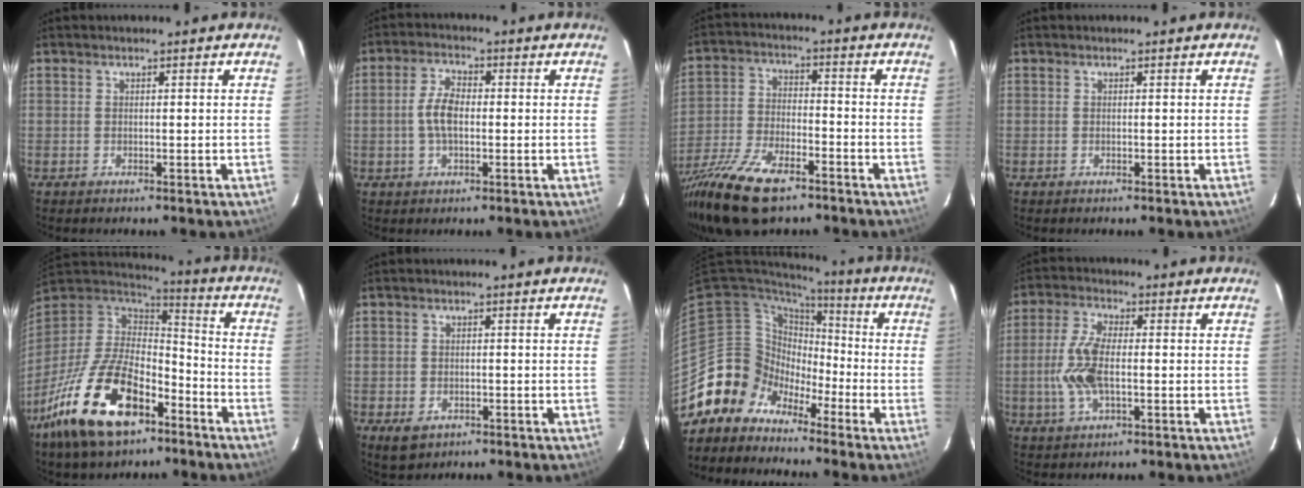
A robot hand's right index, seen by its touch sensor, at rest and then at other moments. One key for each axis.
{"total": 5.6, "fx": -0.6, "fy": 2.9, "fz": 4.8, "tx": -0.098, "ty": 0.009, "tz": -0.010}
{"total": 18.0, "fx": -12.5, "fy": 7.0, "fz": 10.9, "tx": -0.239, "ty": -0.041, "tz": -0.231}
{"total": 0.0}
{"total": 22.8, "fx": -13.1, "fy": 11.5, "fz": 14.8, "tx": -0.303, "ty": -0.020, "tz": -0.226}
{"total": 4.3, "fx": -2.1, "fy": 3.1, "fz": 2.1, "tx": -0.048, "ty": -0.006, "tz": -0.027}
{"total": 10.0, "fx": -6.3, "fy": 7.7, "fz": -0.4, "tx": -0.008, "ty": 0.046, "tz": -0.130}
{"total": 8.7, "fx": -1.3, "fy": 3.8, "fz": 7.8, "tx": -0.170, "ty": 0.005, "tz": -0.027}